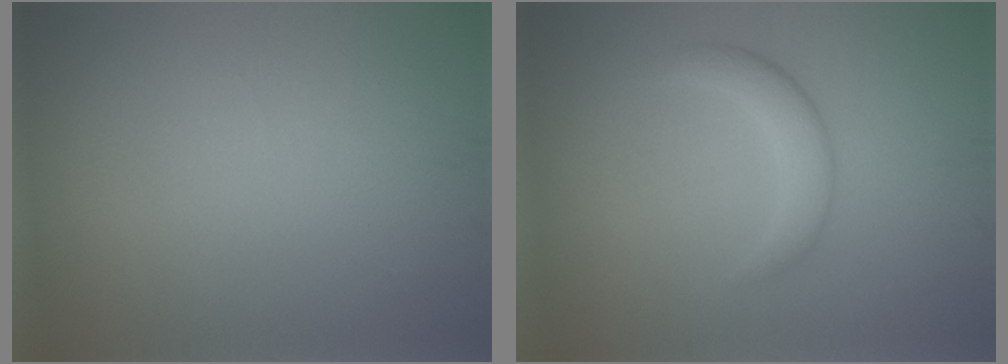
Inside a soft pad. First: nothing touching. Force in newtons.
{"total": 2.5, "press": 2.5, "slide": 0.0}